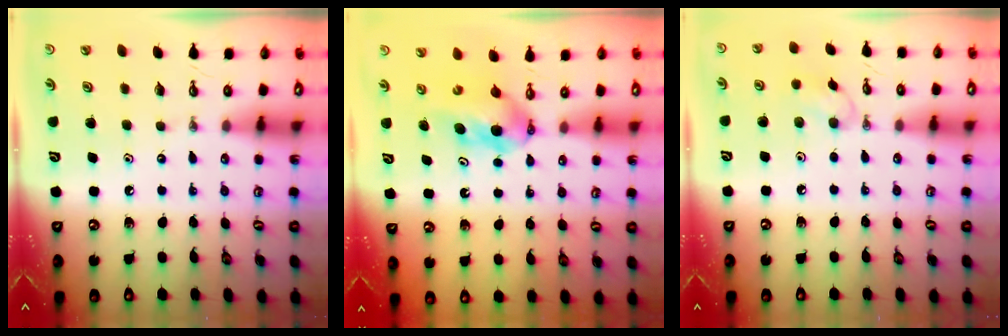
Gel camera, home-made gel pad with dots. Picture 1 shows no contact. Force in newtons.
{"total": 6.1, "press": 6.0, "slide": 1.2}
{"total": 6.8, "press": 6.6, "slide": 1.9}